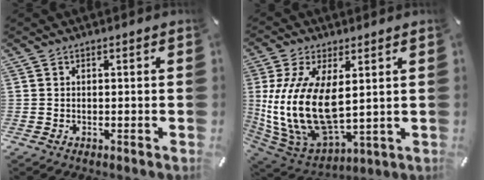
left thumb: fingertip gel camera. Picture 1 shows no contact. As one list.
[{"total": 17.0, "force": [1.9, 9.5, 14.0], "torque": [-0.318, -0.027, 0.037]}]